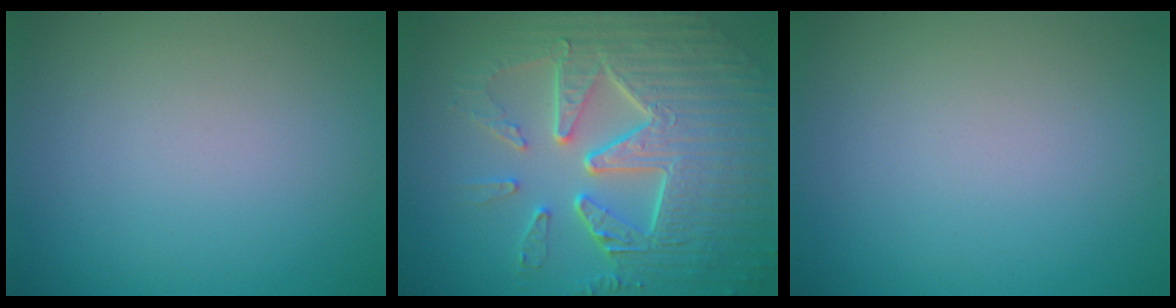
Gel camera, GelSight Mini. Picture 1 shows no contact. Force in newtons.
{"total": 9.9, "press": 6.7, "slide": 7.3}
{"total": 0.0}